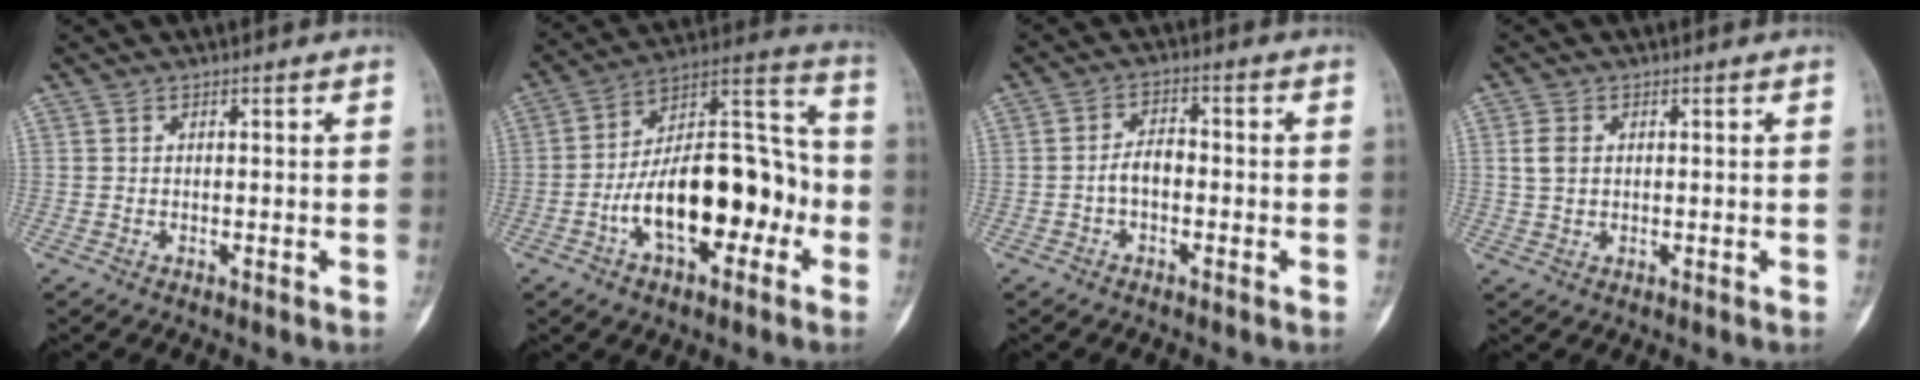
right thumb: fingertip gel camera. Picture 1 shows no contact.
{"total": 21.3, "force": [-5.7, 10.8, 17.4], "torque": [-0.251, 0.062, -0.094]}
{"total": 4.1, "force": [-1.1, 2.5, 3.0], "torque": [-0.044, 0.020, -0.026]}
{"total": 2.1, "force": [0.4, 1.5, 1.5], "torque": [-0.029, 0.002, 0.009]}